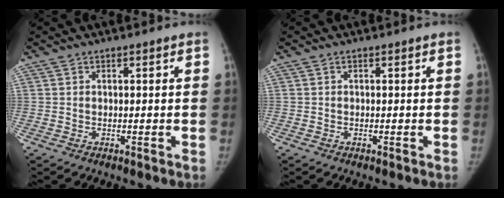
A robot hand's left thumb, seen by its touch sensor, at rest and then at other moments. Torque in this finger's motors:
{"motor_torque": [0.11, -0.03, 0.07, -0.49, 0.02]}